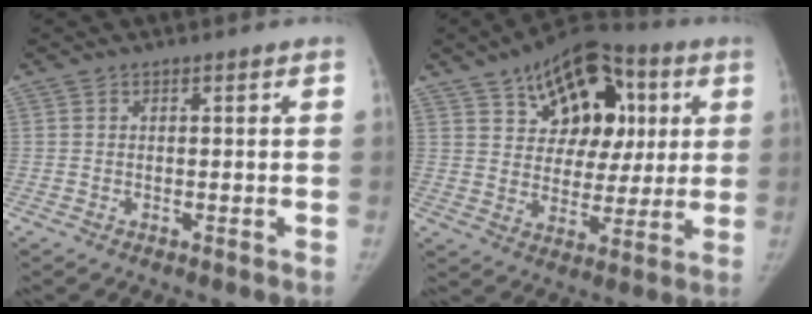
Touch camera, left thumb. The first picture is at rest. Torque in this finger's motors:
{"motor_torque": [0.20, 0.74, -0.16, -0.16, 0.07]}